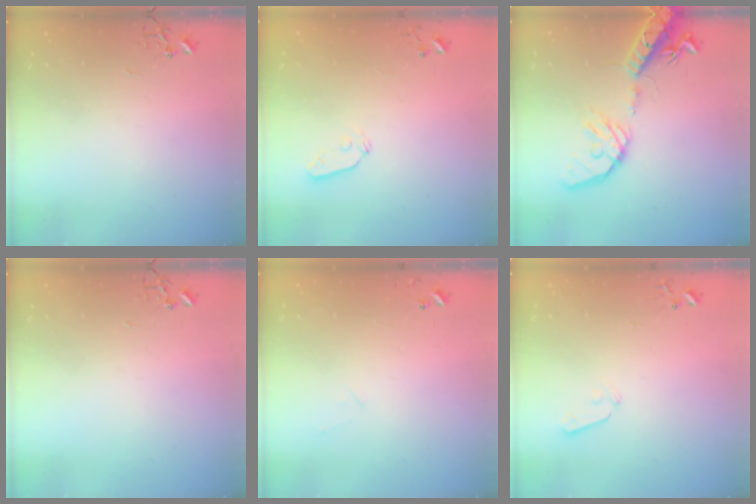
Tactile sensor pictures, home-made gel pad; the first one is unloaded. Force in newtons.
{"total": 4.3, "press": 4.3, "slide": 0.3}
{"total": 18.6, "press": 18.2, "slide": 3.5}
{"total": 0.0}
{"total": 5.4, "press": 5.4, "slide": 0.4}
{"total": 5.8, "press": 5.8, "slide": 0.5}